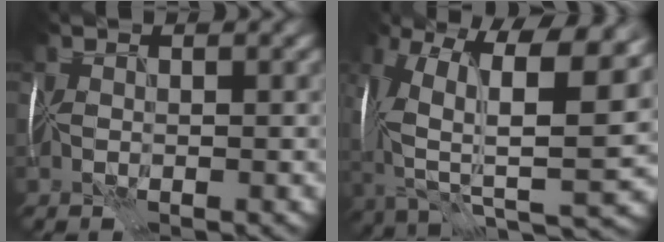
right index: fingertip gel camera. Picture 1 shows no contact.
{"total": 15.2, "force": [3.3, 6.3, 13.4], "torque": [-0.227, 0.010, 0.061]}